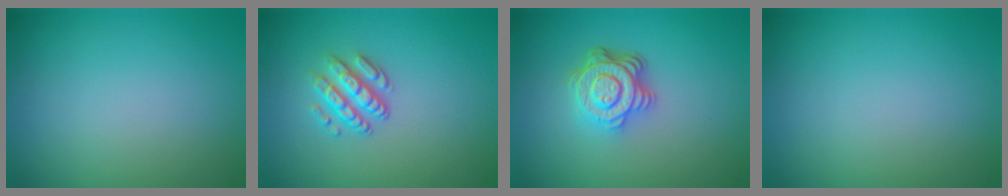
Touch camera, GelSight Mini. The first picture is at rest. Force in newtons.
{"total": 2.9, "press": 2.3, "slide": 1.6}
{"total": 4.7, "press": 3.5, "slide": 3.2}
{"total": 0.0}